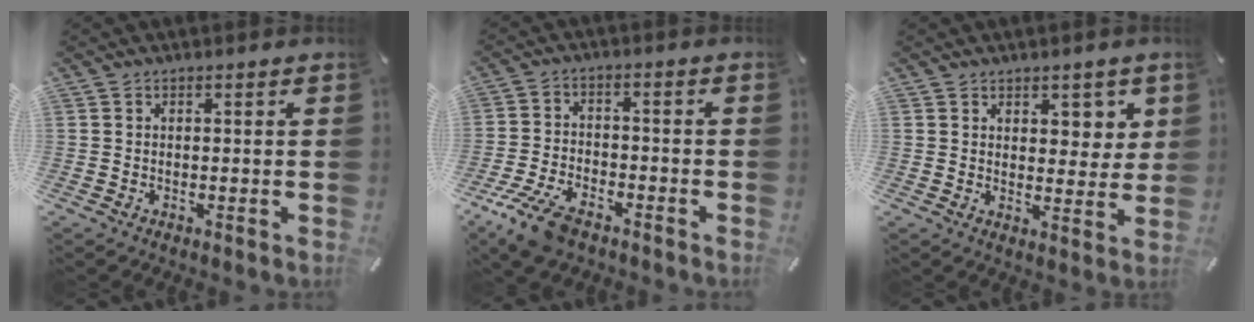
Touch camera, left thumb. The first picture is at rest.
{"total": 9.4, "force": [-6.4, 4.3, 5.4], "torque": [-0.119, 0.022, -0.122]}
{"total": 5.2, "force": [3.2, 3.5, 2.2], "torque": [-0.007, -0.018, 0.049]}